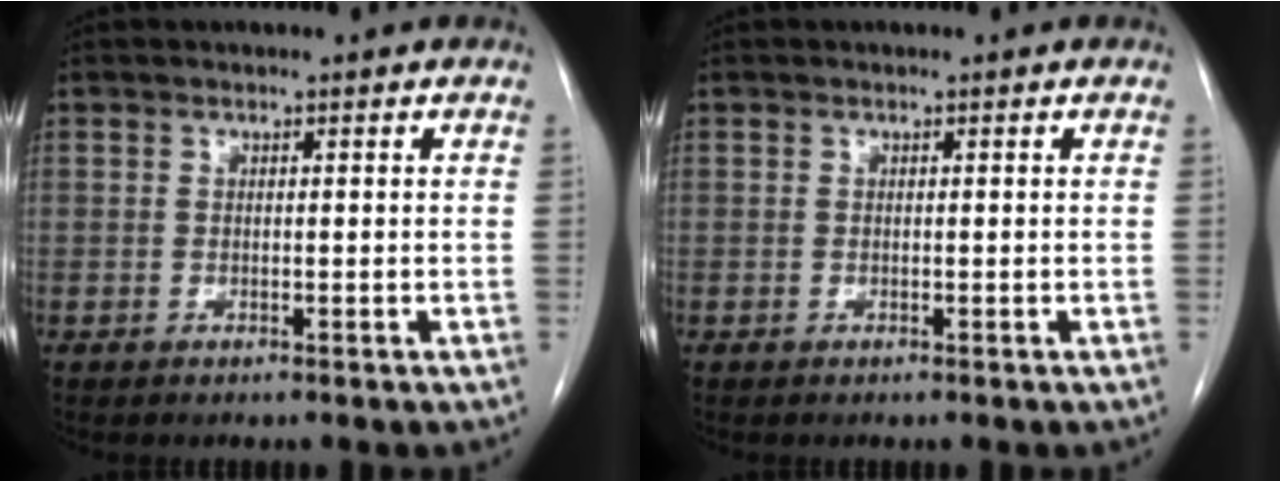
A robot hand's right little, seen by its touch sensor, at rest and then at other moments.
{"total": 0.0}